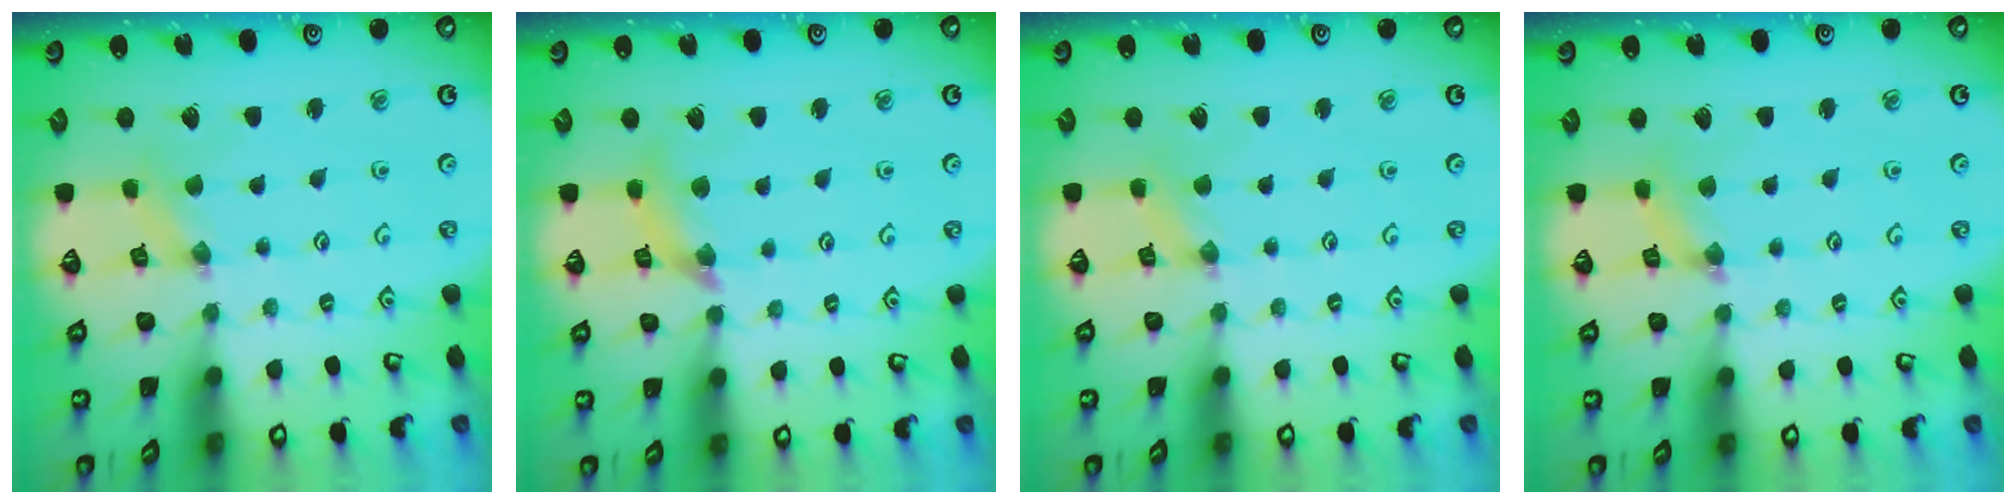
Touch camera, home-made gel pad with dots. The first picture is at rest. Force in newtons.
{"total": 9.2, "press": 9.2, "slide": 1.2}
{"total": 0.9, "press": 0.9, "slide": 0.2}
{"total": 2.0, "press": 2.0, "slide": 0.3}